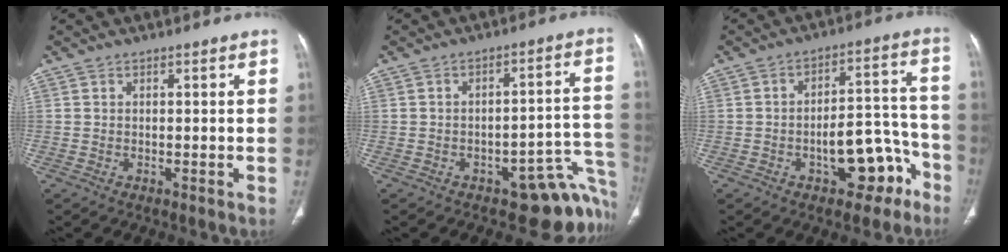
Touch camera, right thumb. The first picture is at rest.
{"total": 13.6, "force": [-7.1, 6.6, 9.5], "torque": [-0.053, 0.074, -0.086]}
{"total": 12.5, "force": [-6.2, 6.4, 8.8], "torque": [-0.079, 0.068, -0.080]}